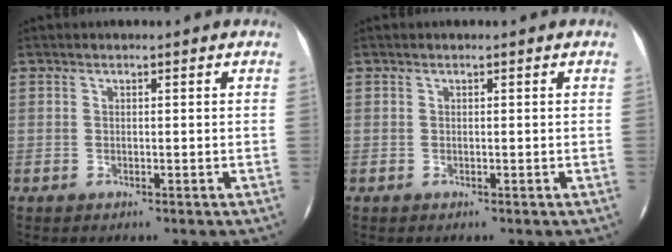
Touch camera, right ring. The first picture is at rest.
{"total": 0.0}